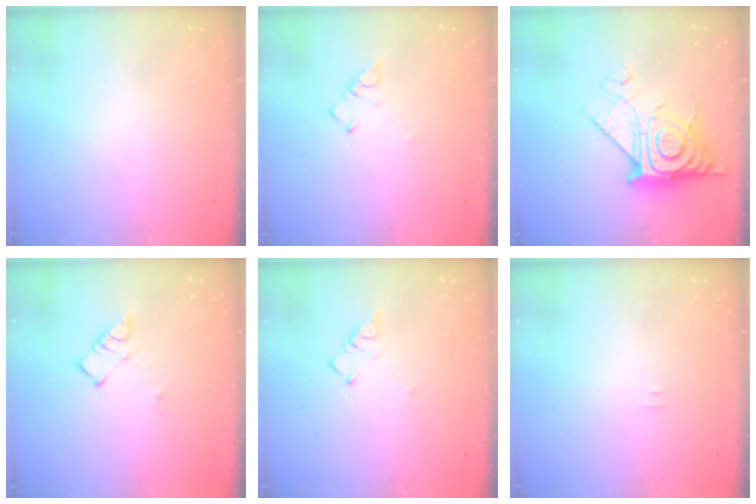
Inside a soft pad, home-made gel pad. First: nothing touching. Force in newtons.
{"total": 2.8, "press": 2.8, "slide": 0.5}
{"total": 14.9, "press": 14.8, "slide": 1.3}
{"total": 6.3, "press": 6.3, "slide": 0.3}
{"total": 3.2, "press": 3.2, "slide": 0.5}
{"total": 3.9, "press": 3.9, "slide": 0.5}